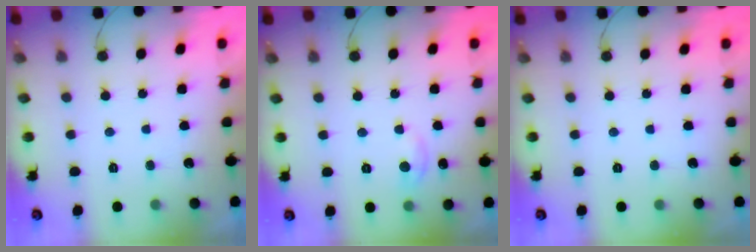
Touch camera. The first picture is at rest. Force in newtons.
{"total": 3.6, "press": 3.6, "slide": 0.5}
{"total": 0.0}